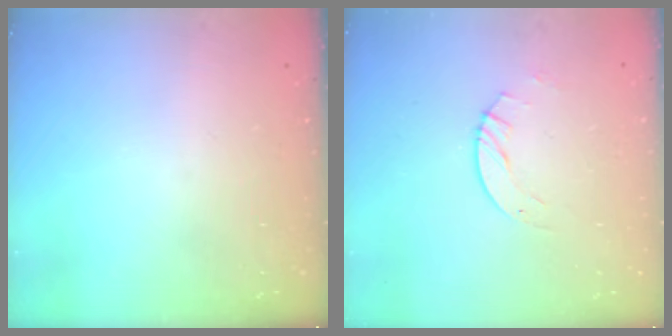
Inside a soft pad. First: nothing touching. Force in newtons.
{"total": 5.0, "press": 5.0, "slide": 0.5}